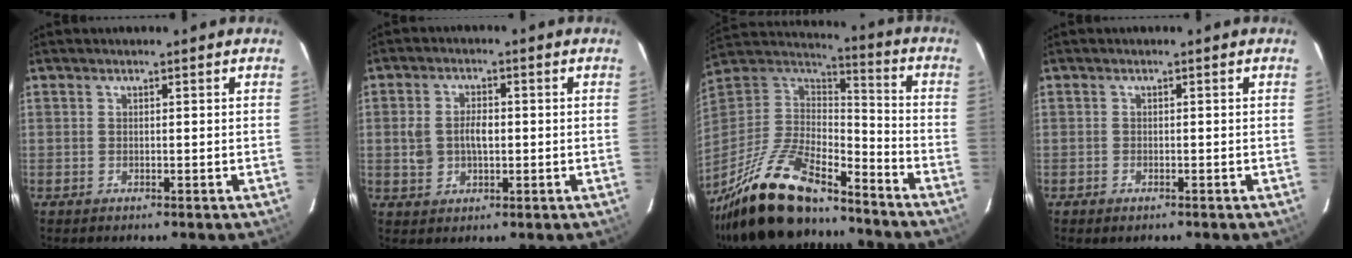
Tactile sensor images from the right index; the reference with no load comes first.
{"total": 5.9, "force": [-0.2, 4.0, 4.4], "torque": [-0.086, 0.007, 0.002]}
{"total": 25.7, "force": [-19.1, 8.6, 14.8], "torque": [-0.306, -0.027, -0.326]}
{"total": 1.0, "force": [-0.6, 0.7, 0.3], "torque": [-0.006, -0.001, -0.009]}